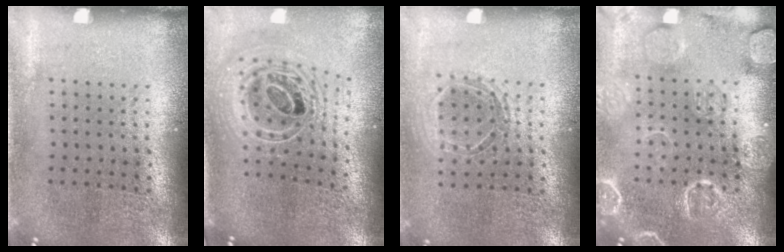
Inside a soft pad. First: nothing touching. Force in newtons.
{"total": 2.5, "press": 1.9, "slide": 1.7}
{"total": 1.3, "press": 1.3, "slide": 0.5}
{"total": 4.6, "press": 4.6, "slide": 0.7}